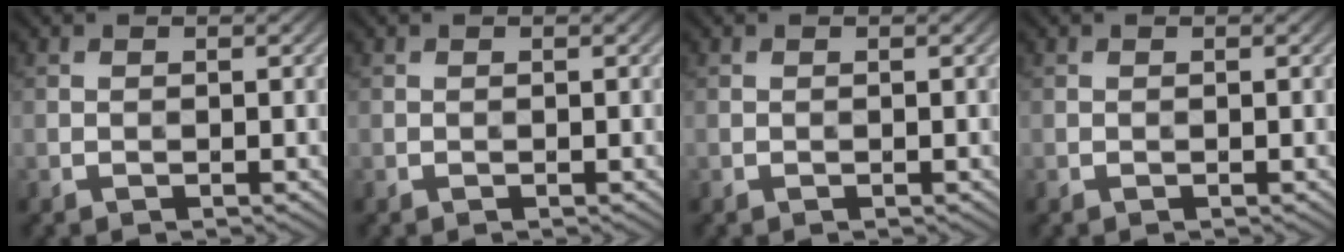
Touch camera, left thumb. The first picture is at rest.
{"total": 0.0}
{"total": 0.0}
{"total": 0.0}